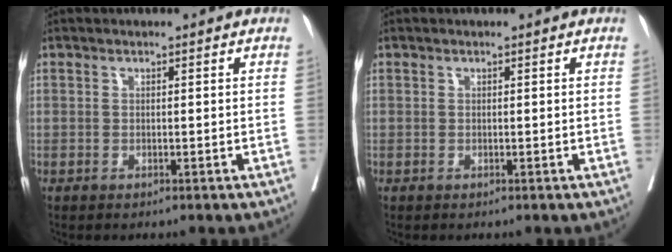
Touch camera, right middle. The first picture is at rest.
{"total": 0.0}